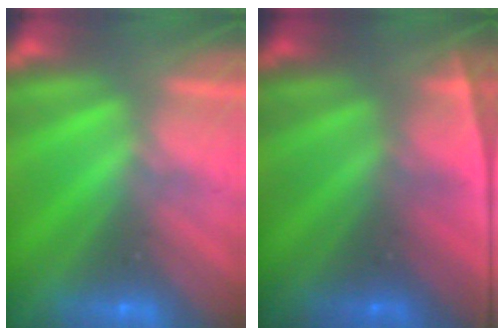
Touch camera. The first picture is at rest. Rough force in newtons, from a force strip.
{"total": 2.8}